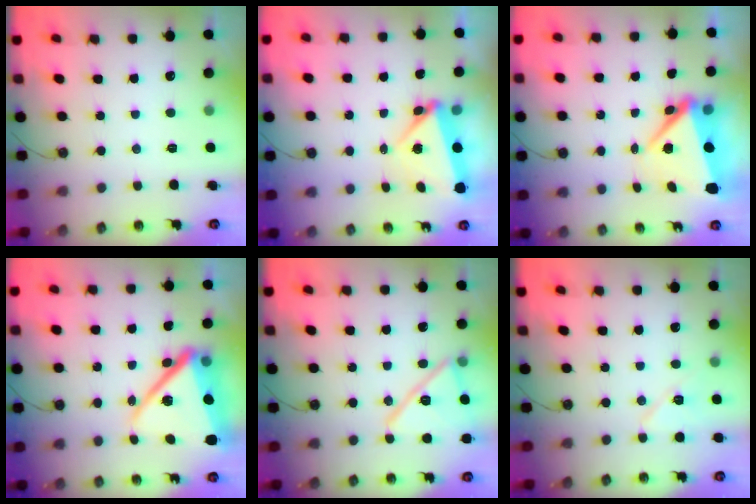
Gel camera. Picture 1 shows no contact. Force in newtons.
{"total": 5.6, "press": 5.6, "slide": 0.8}
{"total": 8.1, "press": 8.1, "slide": 0.4}
{"total": 20.4, "press": 20.3, "slide": 1.5}
{"total": 16.1, "press": 16.1, "slide": 1.1}
{"total": 8.6, "press": 8.0, "slide": 3.2}